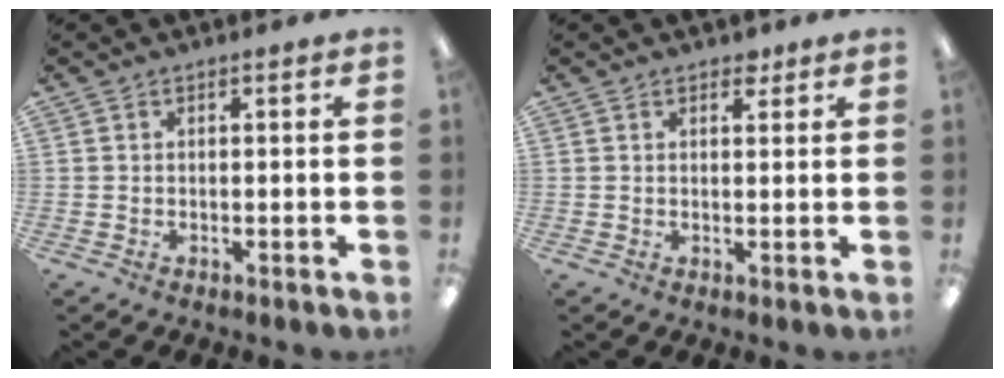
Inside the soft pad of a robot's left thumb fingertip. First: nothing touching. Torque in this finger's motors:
{"motor_torque": [-0.37, 0.15, -0.19, 0.16, -0.01]}